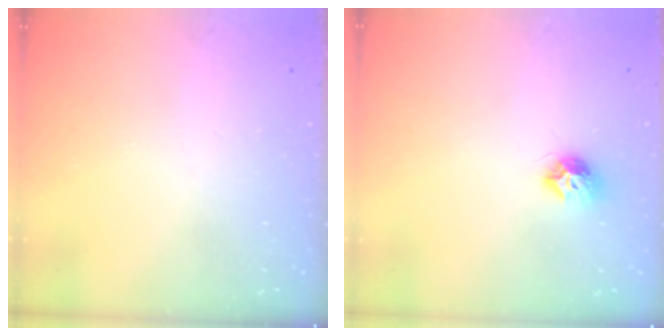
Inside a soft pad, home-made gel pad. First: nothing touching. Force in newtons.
{"total": 7.9, "press": 7.9, "slide": 0.4}